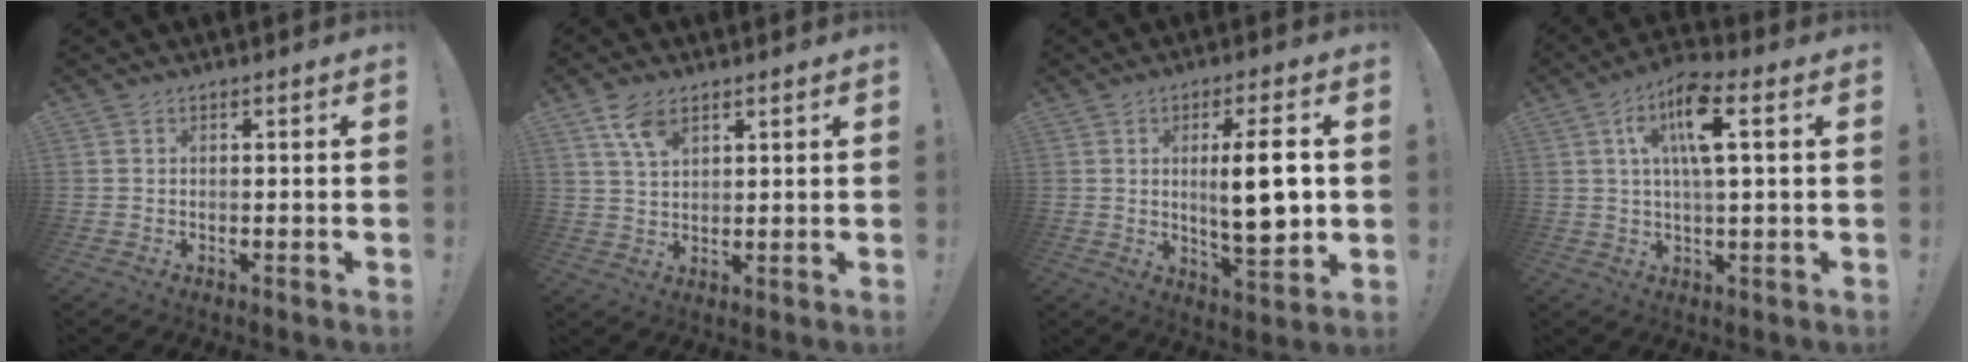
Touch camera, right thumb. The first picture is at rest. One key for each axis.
{"total": 6.5, "fx": 4.1, "fy": 3.2, "fz": 3.9, "tx": -0.063, "ty": -0.020, "tz": 0.075}
{"total": 13.0, "fx": 1.2, "fy": 2.8, "fz": 12.6, "tx": -0.203, "ty": -0.011, "tz": 0.012}
{"total": 12.9, "fx": 4.0, "fy": 3.3, "fz": 11.8, "tx": -0.195, "ty": 0.000, "tz": 0.062}